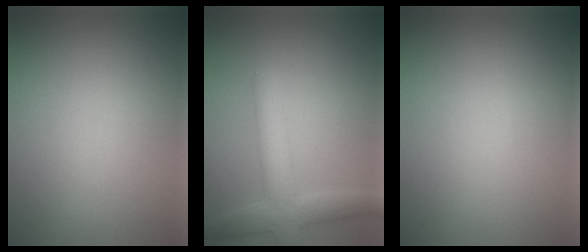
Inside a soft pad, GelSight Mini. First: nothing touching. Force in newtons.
{"total": 4.7, "press": 4.7, "slide": 0.4}
{"total": 0.0}